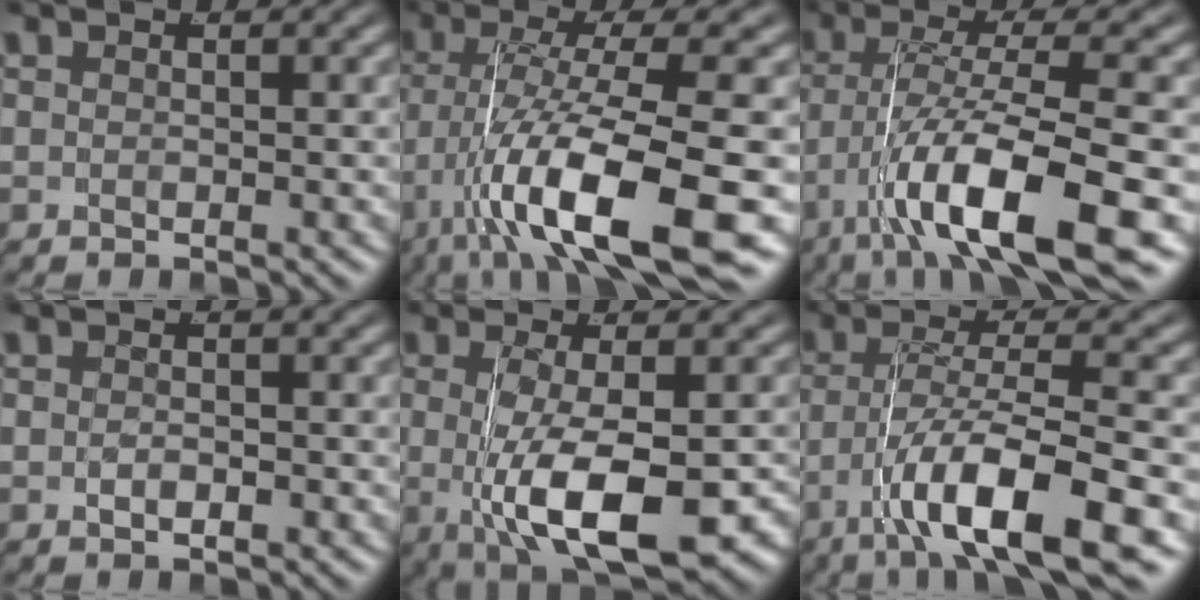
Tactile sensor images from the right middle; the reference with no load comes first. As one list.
[{"total": 10.0, "force": [-3.3, 2.7, 9.0], "torque": [-0.152, -0.015, -0.038]}, {"total": 9.0, "force": [-3.6, 2.1, 7.9], "torque": [-0.140, -0.017, -0.043]}, {"total": 0.7, "force": [-0.4, 0.0, 0.6], "torque": [-0.013, -0.007, -0.001]}, {"total": 9.2, "force": [-2.9, 3.5, 8.0], "torque": [-0.136, -0.035, -0.020]}, {"total": 8.0, "force": [-3.8, 1.7, 6.8], "torque": [-0.117, -0.014, -0.052]}]